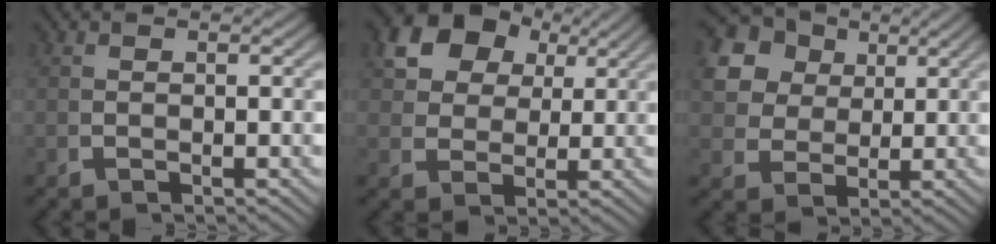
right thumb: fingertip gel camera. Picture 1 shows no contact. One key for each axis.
{"total": 8.9, "fx": 3.9, "fy": 6.4, "fz": 4.8, "tx": -0.122, "ty": -0.017, "tz": 0.083}
{"total": 11.3, "fx": 4.1, "fy": 9.0, "fz": 5.5, "tx": -0.123, "ty": 0.000, "tz": 0.066}